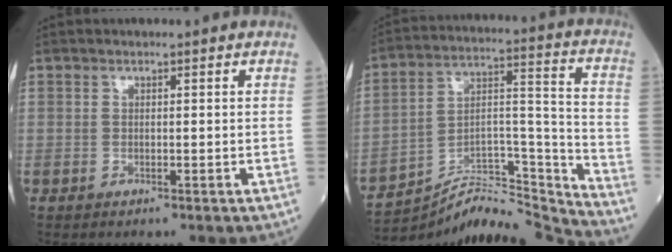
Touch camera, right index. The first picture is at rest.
{"total": 16.8, "force": [-16.7, 0.0, 1.8], "torque": [-0.024, 0.061, -0.275]}